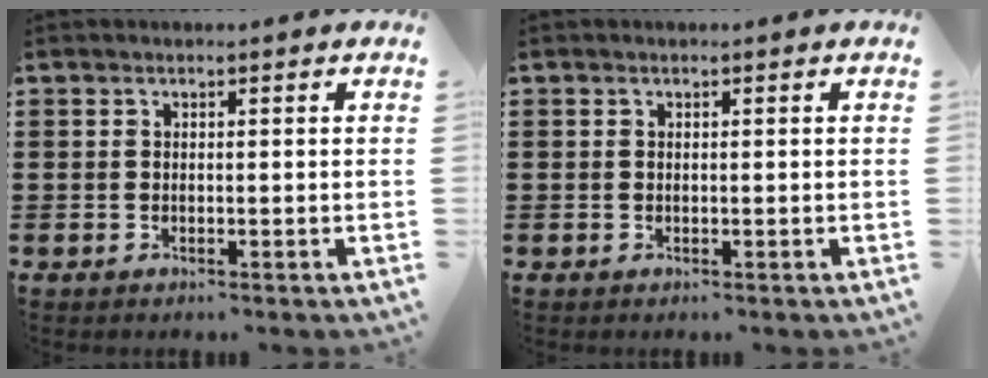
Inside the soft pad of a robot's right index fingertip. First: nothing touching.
{"total": 0.0}